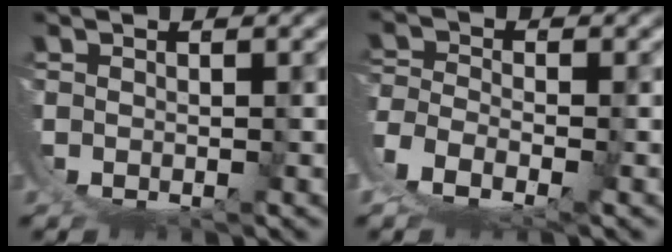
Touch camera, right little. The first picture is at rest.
{"total": 7.1, "force": [0.4, 6.0, 3.9], "torque": [-0.123, -0.030, 0.007]}